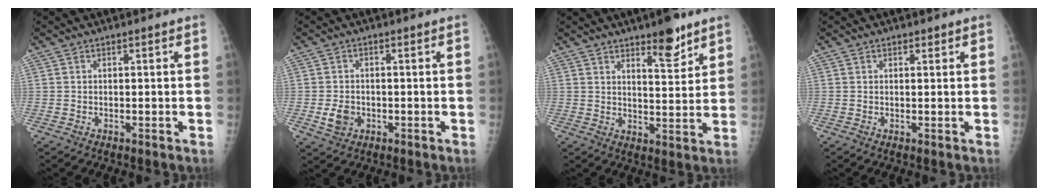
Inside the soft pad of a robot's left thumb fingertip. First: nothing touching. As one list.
[{"total": 3.9, "force": [-0.9, 3.2, 2.1], "torque": [-0.029, 0.001, -0.011]}, {"total": 7.7, "force": [5.3, 2.4, 5.0], "torque": [-0.056, -0.037, 0.078]}, {"total": 0.8, "force": [0.6, 0.4, 0.2], "torque": [0.003, -0.004, 0.006]}]